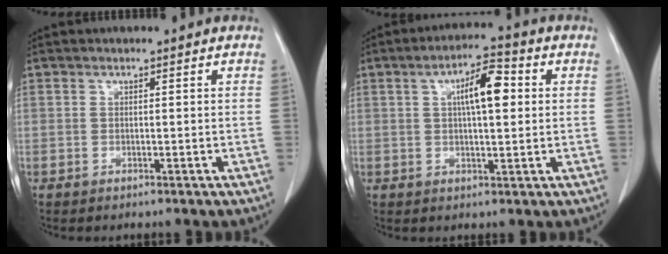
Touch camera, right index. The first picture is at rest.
{"total": 7.5, "force": [1.8, 2.0, 7.0], "torque": [-0.118, 0.018, 0.025]}